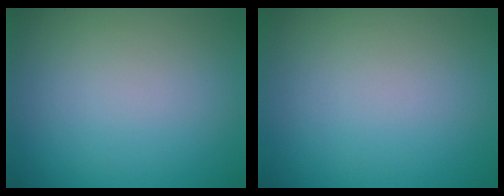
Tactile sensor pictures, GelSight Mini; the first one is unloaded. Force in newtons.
{"total": 0.0}